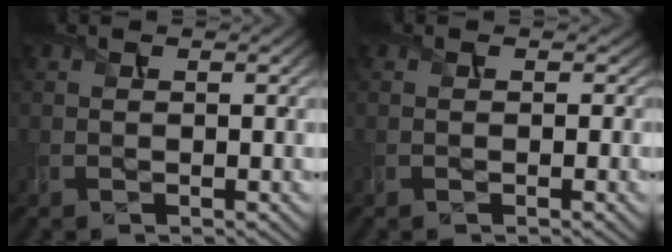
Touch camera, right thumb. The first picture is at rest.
{"total": 0.8, "force": [-0.2, 0.8, 0.0], "torque": [-0.002, -0.005, -0.002]}